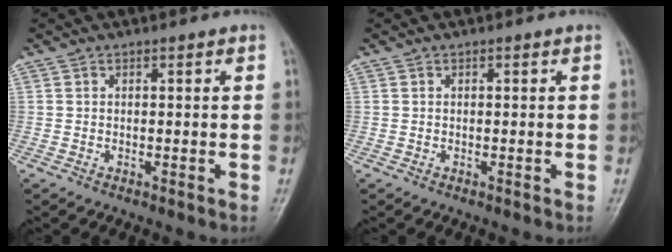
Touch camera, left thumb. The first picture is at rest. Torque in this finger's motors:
{"motor_torque": [0.00, 0.00, 0.01, -0.04, 0.00]}